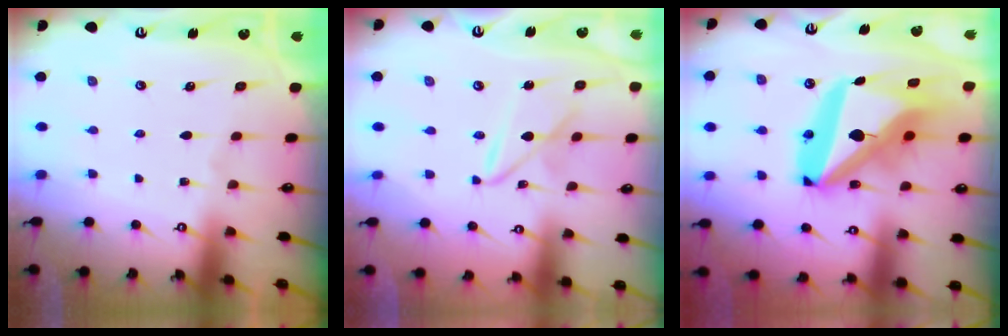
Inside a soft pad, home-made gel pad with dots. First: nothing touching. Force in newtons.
{"total": 6.6, "press": 6.6, "slide": 0.5}
{"total": 21.8, "press": 21.7, "slide": 2.5}